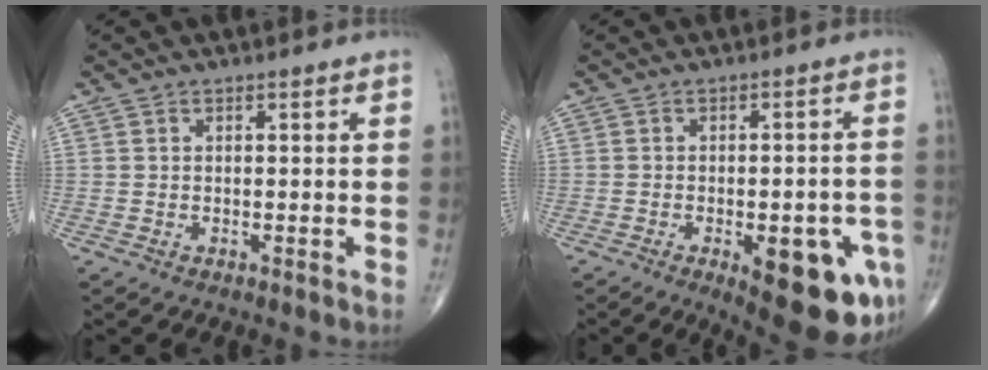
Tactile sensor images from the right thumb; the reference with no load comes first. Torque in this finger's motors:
{"motor_torque": [2.16, 1.95, 0.99, -1.33, 0.35]}